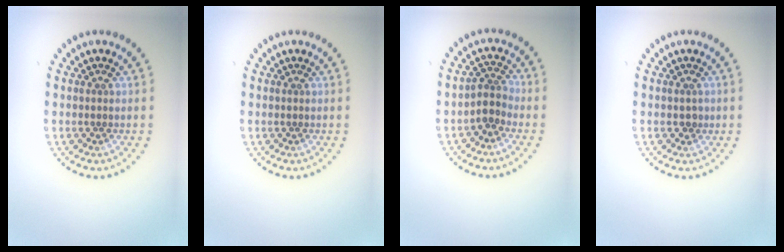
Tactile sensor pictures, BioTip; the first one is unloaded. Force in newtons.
{"total": 0.0}
{"total": 2.1, "press": 1.6, "slide": 1.4}
{"total": 0.7, "press": 0.7, "slide": 0.3}